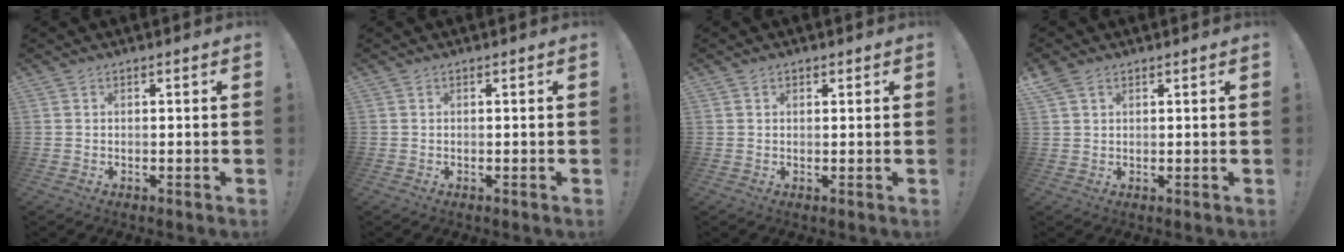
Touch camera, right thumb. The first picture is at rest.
{"total": 0.0}
{"total": 1.0, "force": [0.7, 0.7, 0.4], "torque": [-0.004, 0.001, 0.012]}
{"total": 3.2, "force": [2.1, 2.0, 1.3], "torque": [-0.021, -0.005, 0.040]}